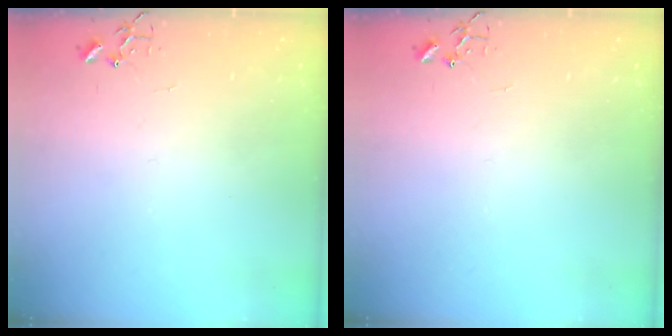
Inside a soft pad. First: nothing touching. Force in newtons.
{"total": 0.0}